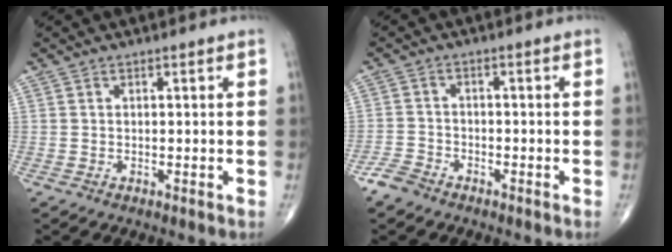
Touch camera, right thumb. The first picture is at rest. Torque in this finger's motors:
{"motor_torque": [3.22, 1.78, -0.08, -0.75, -0.04]}